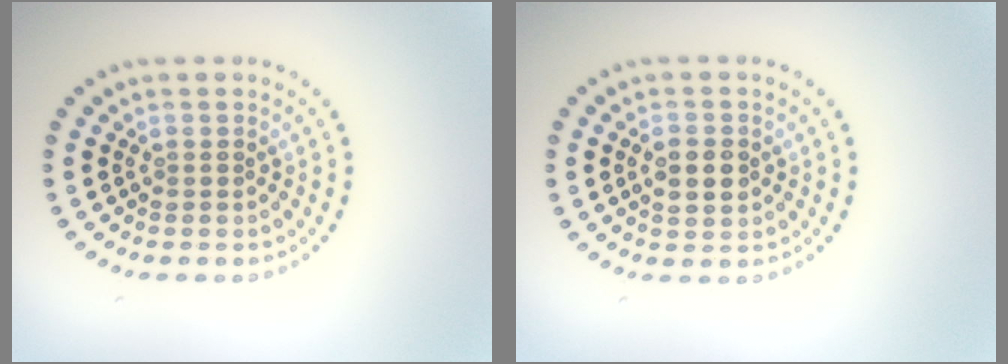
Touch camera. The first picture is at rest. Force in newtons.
{"total": 2.8, "press": 2.8, "slide": 0.1}